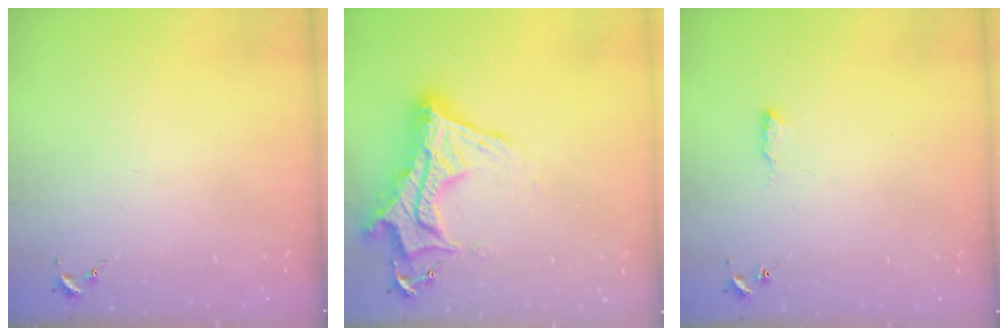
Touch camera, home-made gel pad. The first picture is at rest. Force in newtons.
{"total": 18.2, "press": 18.1, "slide": 1.6}
{"total": 6.4, "press": 6.3, "slide": 0.8}